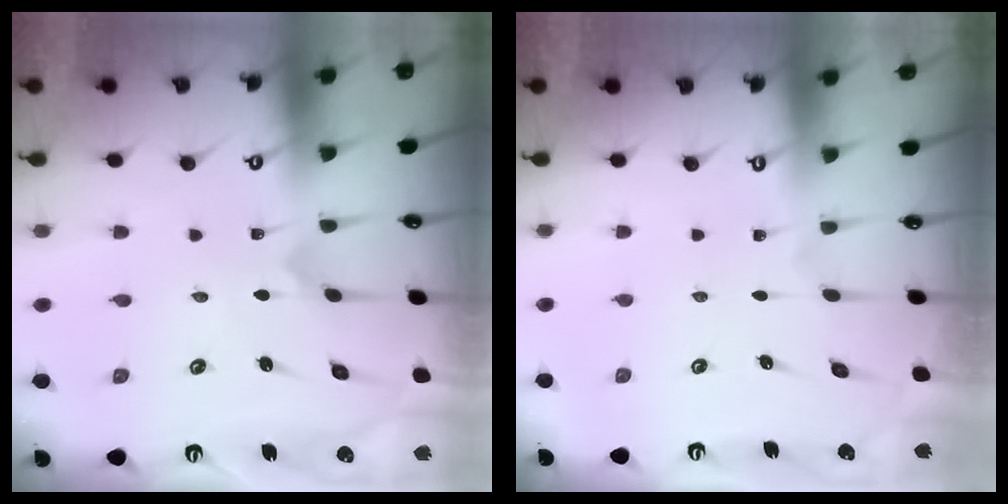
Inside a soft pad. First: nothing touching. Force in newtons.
{"total": 0.0}